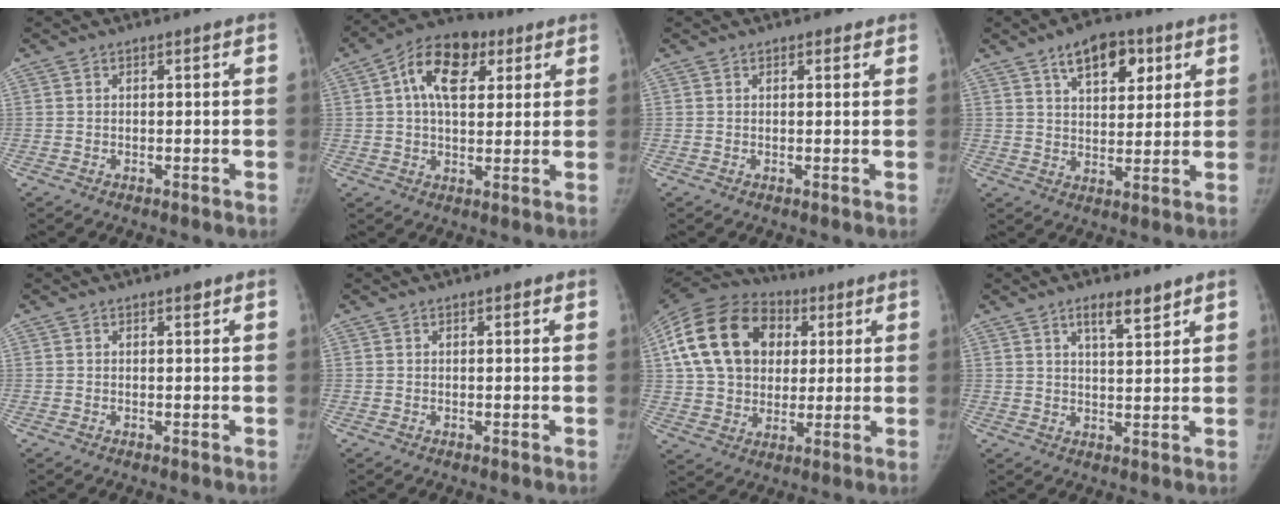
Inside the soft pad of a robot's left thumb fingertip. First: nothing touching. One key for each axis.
{"total": 13.7, "fx": 4.6, "fy": 8.3, "fz": 9.9, "tx": -0.139, "ty": 0.008, "tz": 0.069}
{"total": 1.6, "fx": 1.0, "fy": 0.8, "fz": 0.9, "tx": -0.005, "ty": -0.003, "tz": 0.008}
{"total": 10.6, "fx": 5.5, "fy": 5.8, "fz": 7.0, "tx": -0.075, "ty": -0.022, "tz": 0.086}
{"total": 0.8, "fx": 0.5, "fy": 0.3, "fz": 0.5, "tx": -0.004, "ty": -0.002, "tz": 0.007}
{"total": 1.3, "fx": 0.7, "fy": 0.5, "fz": 1.0, "tx": -0.010, "ty": 0.000, "tz": 0.006}
{"total": 22.5, "fx": 5.5, "fy": 17.2, "fz": 13.4, "tx": -0.250, "ty": 0.022, "tz": 0.096}
{"total": 5.2, "fx": 3.6, "fy": 1.5, "fz": 3.4, "tx": -0.043, "ty": -0.026, "tz": 0.060}